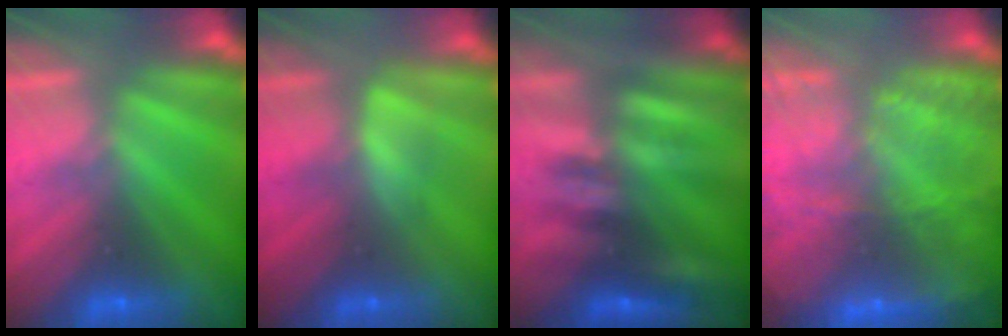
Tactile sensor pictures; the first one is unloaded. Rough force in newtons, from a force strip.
{"total": 2.7}
{"total": 2.4}
{"total": 8.0}